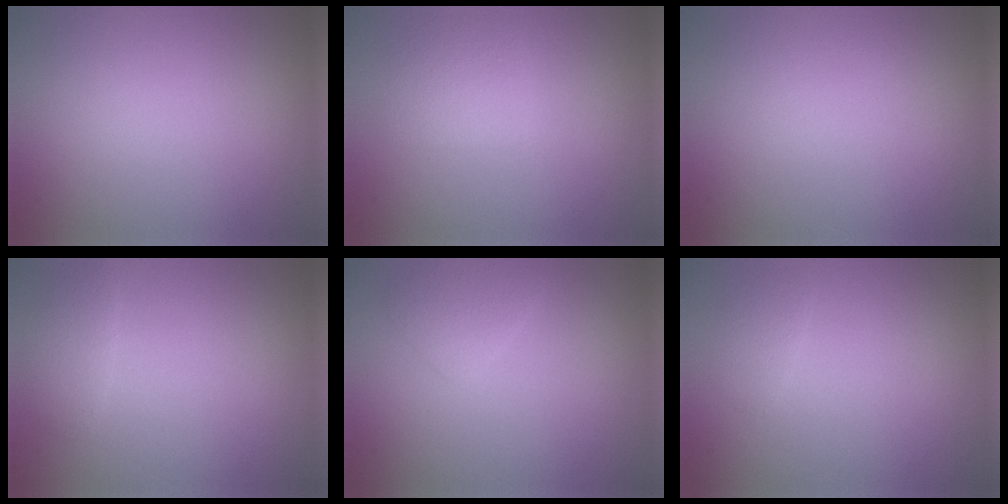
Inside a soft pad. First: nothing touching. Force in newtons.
{"total": 1.9, "press": 1.9, "slide": 0.0}
{"total": 0.0}
{"total": 1.4, "press": 1.4, "slide": 0.1}
{"total": 1.5, "press": 1.5, "slide": 0.1}
{"total": 0.9, "press": 0.9, "slide": 0.0}